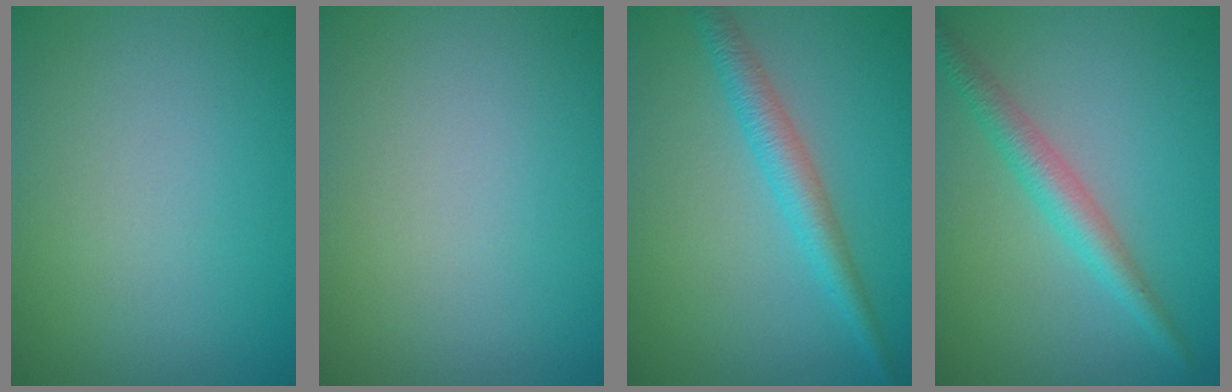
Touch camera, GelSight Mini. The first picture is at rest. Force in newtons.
{"total": 0.0}
{"total": 3.1, "press": 3.1, "slide": 0.1}
{"total": 2.9, "press": 2.9, "slide": 0.1}